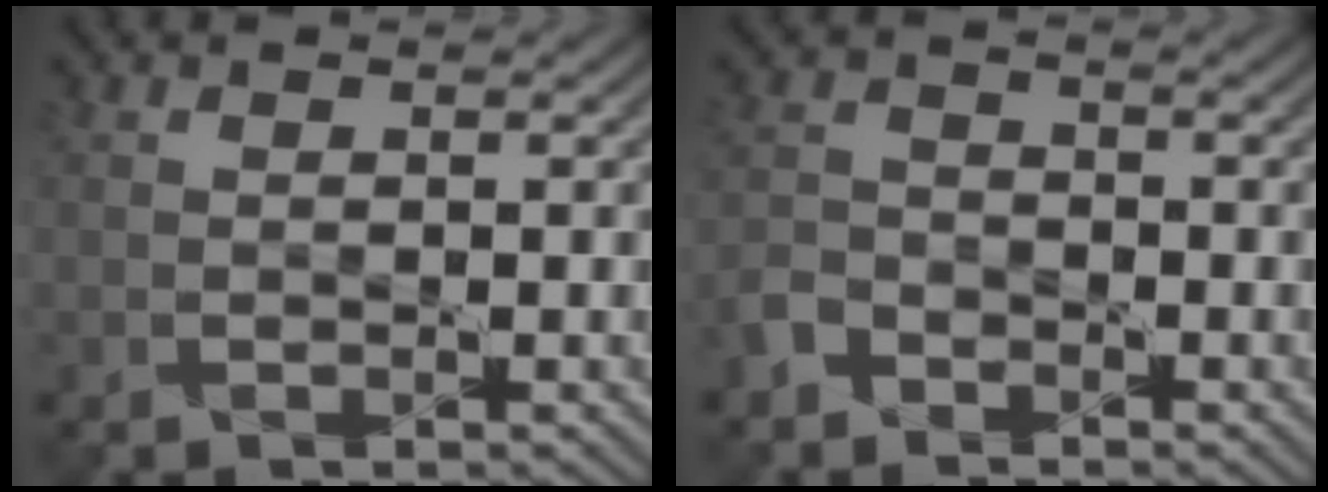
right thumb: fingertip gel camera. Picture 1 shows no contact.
{"total": 3.3, "force": [-2.6, 1.9, 0.7], "torque": [-0.027, 0.002, -0.065]}